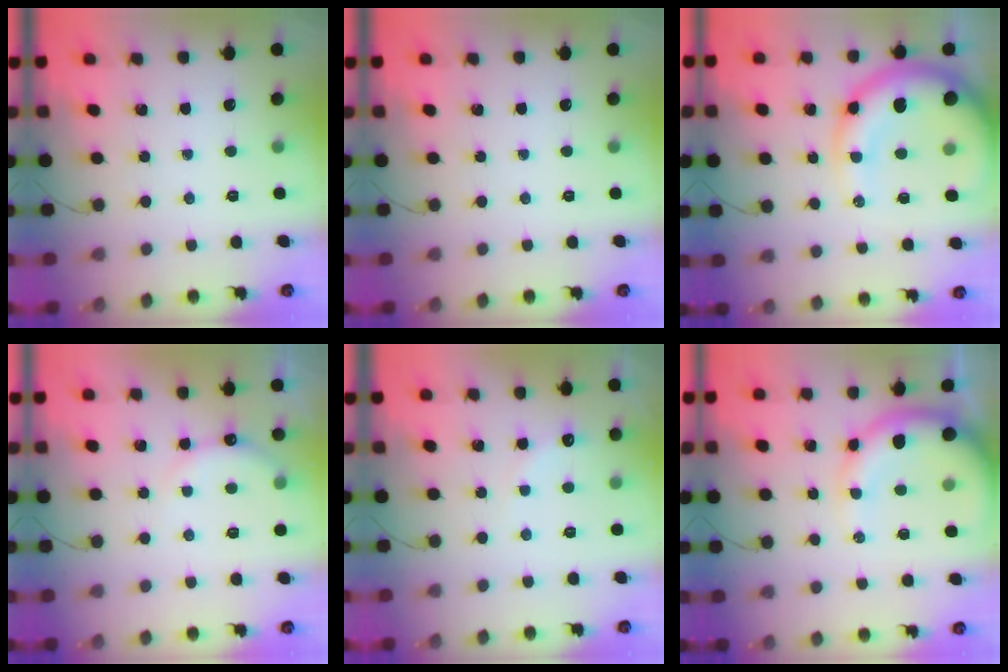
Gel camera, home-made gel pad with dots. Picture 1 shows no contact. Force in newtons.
{"total": 0.0}
{"total": 15.9, "press": 15.4, "slide": 3.7}
{"total": 6.5, "press": 6.4, "slide": 1.2}
{"total": 7.4, "press": 7.2, "slide": 1.4}
{"total": 12.3, "press": 12.1, "slide": 2.2}